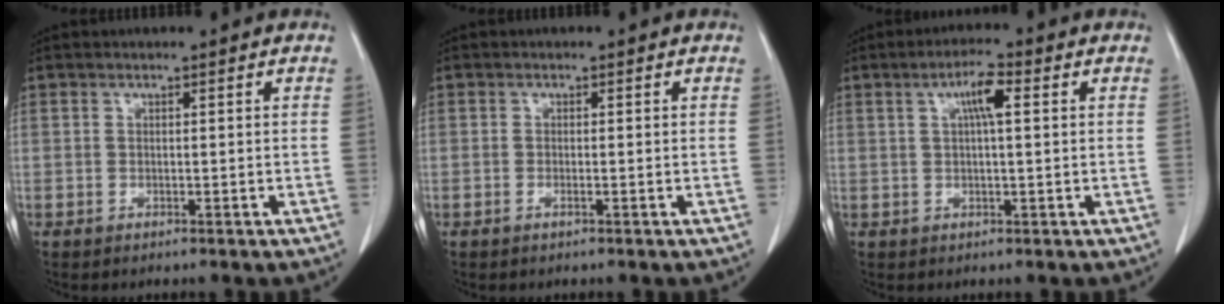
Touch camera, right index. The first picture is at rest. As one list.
[{"total": 0.6, "force": [-0.3, 0.0, 0.5], "torque": [-0.011, -0.001, -0.003]}, {"total": 4.4, "force": [1.3, 0.6, 4.1], "torque": [-0.076, 0.008, 0.023]}]